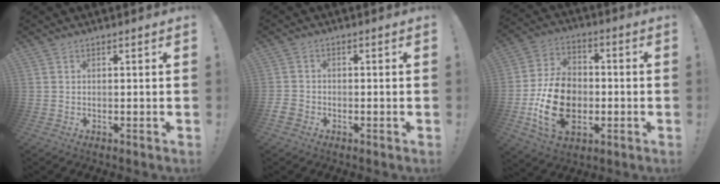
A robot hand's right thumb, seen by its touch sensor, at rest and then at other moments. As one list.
[{"total": 3.2, "force": [-2.0, 2.1, 1.3], "torque": [-0.036, 0.004, -0.038]}, {"total": 19.1, "force": [-4.5, 13.7, 12.6], "torque": [-0.224, 0.026, -0.069]}]